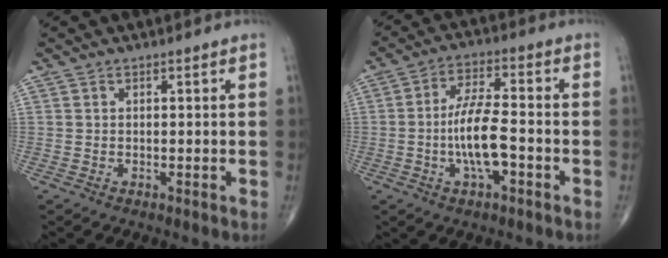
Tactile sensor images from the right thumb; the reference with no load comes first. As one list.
[{"total": 9.8, "force": [-2.4, 3.2, 8.9], "torque": [-0.172, 0.021, -0.047]}]